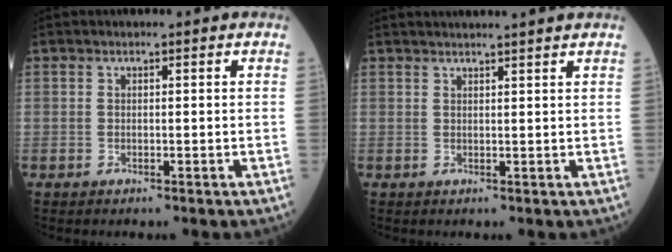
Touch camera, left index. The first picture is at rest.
{"total": 6.7, "force": [6.0, -0.9, 2.6], "torque": [-0.030, 0.025, 0.069]}